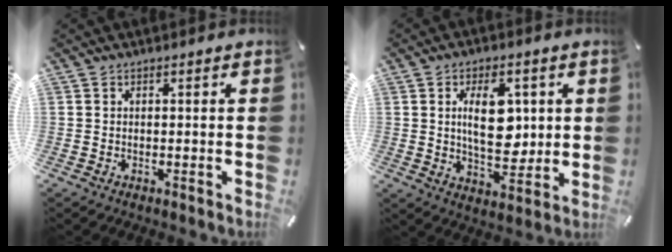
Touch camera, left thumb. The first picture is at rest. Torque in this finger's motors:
{"motor_torque": [0.57, 0.54, 1.35, -0.17, 0.37]}